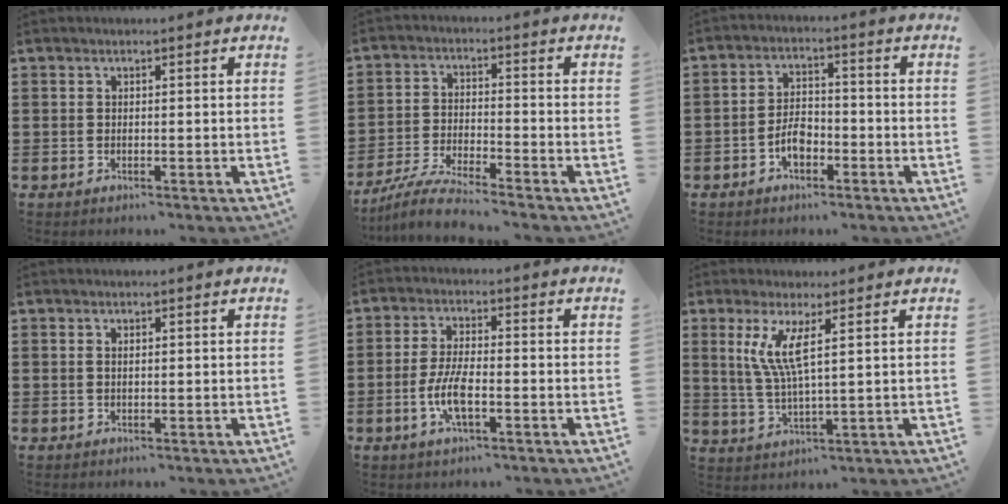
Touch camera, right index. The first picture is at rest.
{"total": 5.2, "force": [-5.0, -0.3, 1.6], "torque": [-0.048, -0.015, -0.101]}
{"total": 4.1, "force": [-1.9, 2.3, 2.9], "torque": [-0.063, 0.002, -0.039]}
{"total": 0.9, "force": [0.2, 0.4, 0.8], "torque": [-0.016, 0.004, 0.003]}
{"total": 5.9, "force": [-1.7, 1.7, 5.4], "torque": [-0.122, -0.007, -0.038]}
{"total": 6.4, "force": [2.3, 0.7, 5.9], "torque": [-0.129, -0.006, 0.037]}